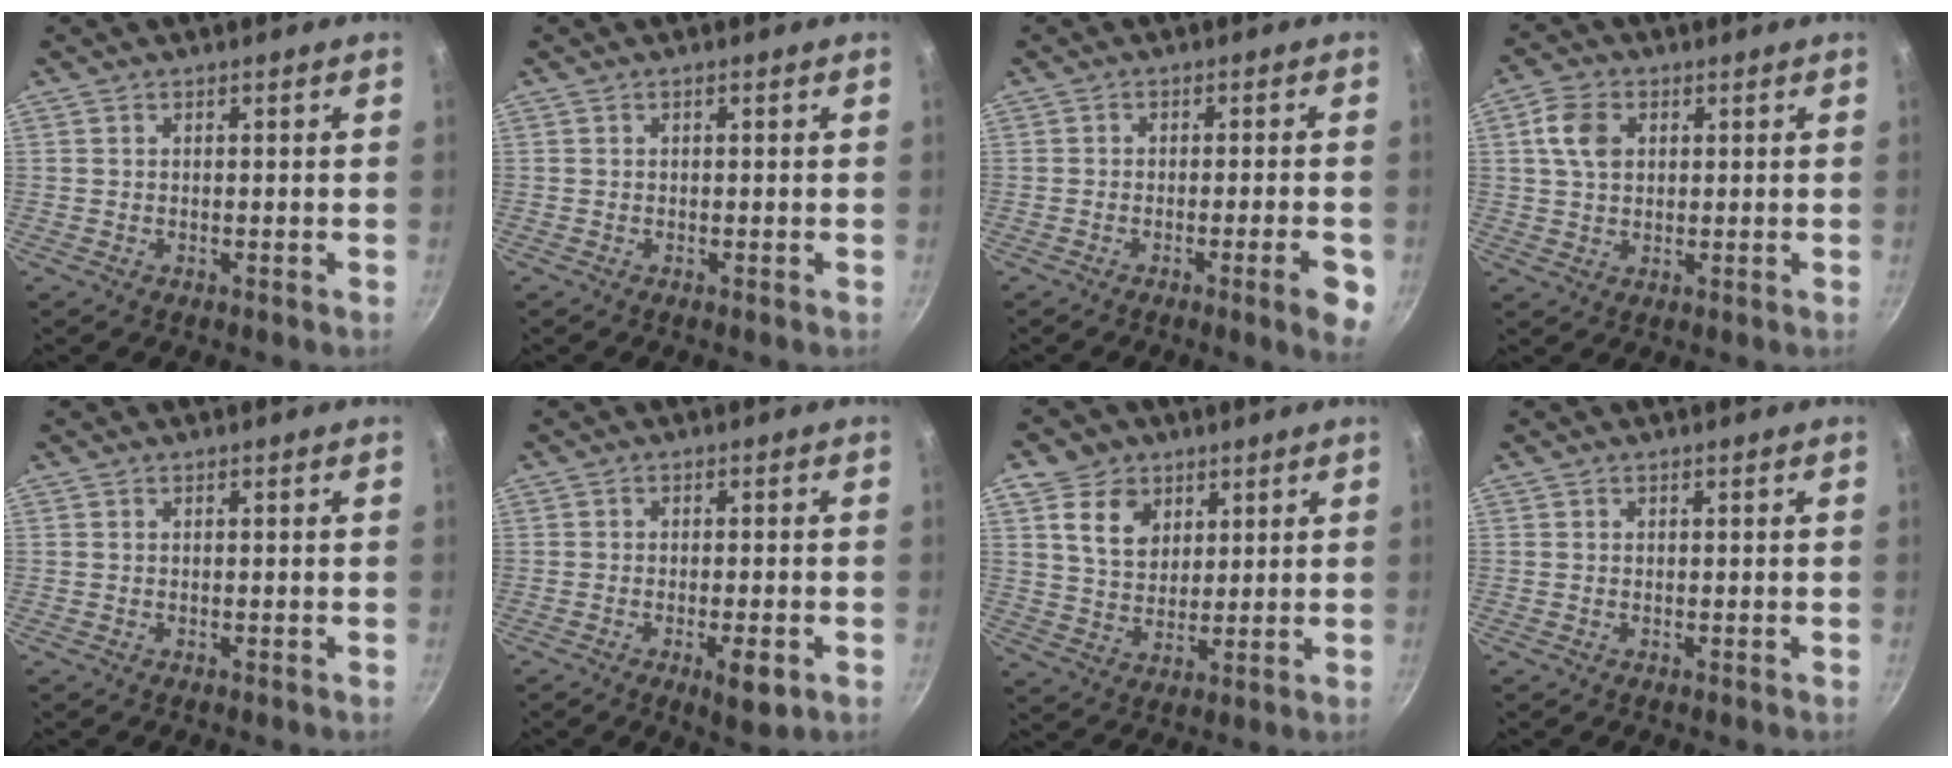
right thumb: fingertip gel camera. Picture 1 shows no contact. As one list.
[{"total": 0.0}, {"total": 6.4, "force": [-2.4, 0.8, 5.9], "torque": [-0.067, 0.008, -0.032]}, {"total": 6.5, "force": [1.8, 4.6, 4.2], "torque": [-0.067, 0.005, 0.029]}, {"total": 0.0}, {"total": 5.5, "force": [-2.2, 1.5, 4.9], "torque": [-0.075, 0.005, -0.027]}, {"total": 9.2, "force": [3.9, 7.2, 4.3], "torque": [-0.042, -0.017, 0.068]}, {"total": 0.0}]